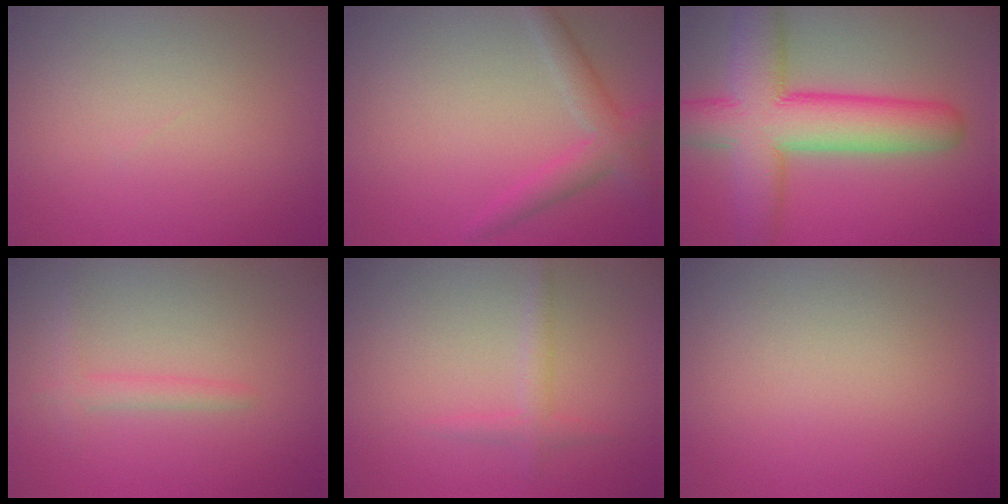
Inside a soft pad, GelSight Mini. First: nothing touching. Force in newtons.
{"total": 3.2, "press": 3.2, "slide": 0.1}
{"total": 10.6, "press": 10.6, "slide": 0.6}
{"total": 1.4, "press": 1.4, "slide": 0.2}
{"total": 1.5, "press": 1.5, "slide": 0.0}
{"total": 0.0}